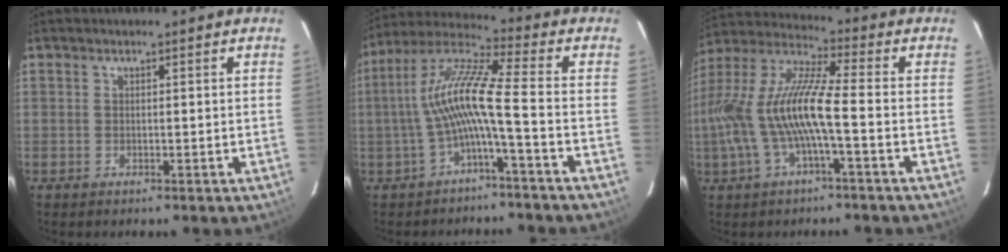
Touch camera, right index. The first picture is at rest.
{"total": 10.3, "force": [-2.7, -0.1, 9.9], "torque": [-0.208, 0.018, -0.053]}
{"total": 15.5, "force": [-3.0, 2.7, 15.0], "torque": [-0.298, 0.001, -0.056]}